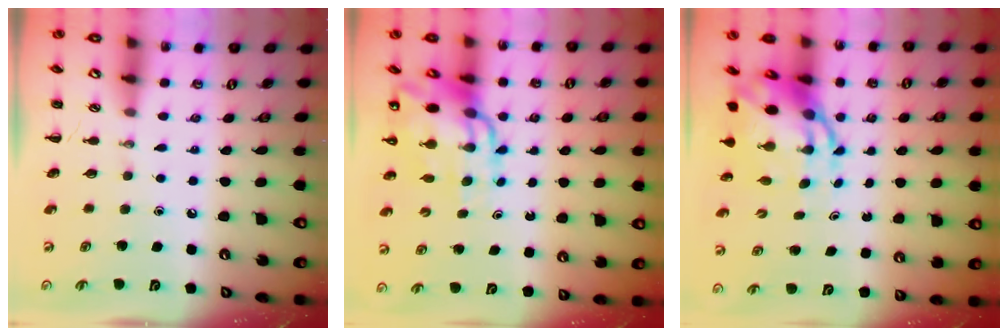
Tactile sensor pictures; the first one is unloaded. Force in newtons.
{"total": 12.5, "press": 11.9, "slide": 3.8}
{"total": 9.1, "press": 8.7, "slide": 2.7}